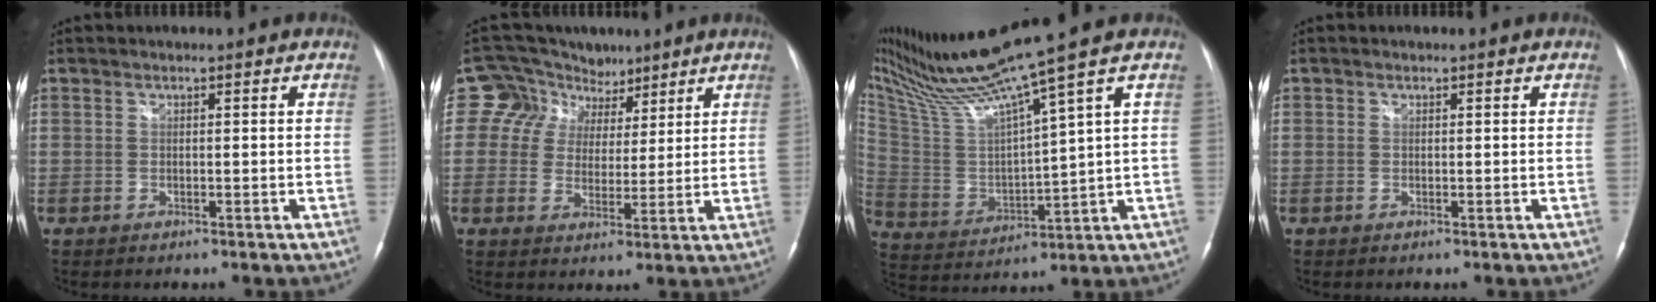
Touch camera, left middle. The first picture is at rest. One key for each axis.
{"total": 8.3, "fx": 5.0, "fy": 6.6, "fz": 0.5, "tx": -0.006, "ty": 0.022, "tz": 0.073}
{"total": 16.7, "fx": 12.9, "fy": -2.4, "fz": 10.4, "tx": -0.191, "ty": -0.008, "tz": 0.244}
{"total": 0.0}